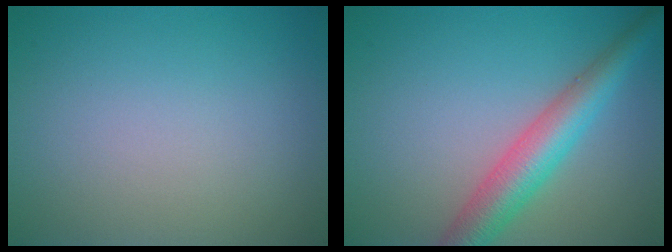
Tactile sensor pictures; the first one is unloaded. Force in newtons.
{"total": 5.2, "press": 5.2, "slide": 0.1}